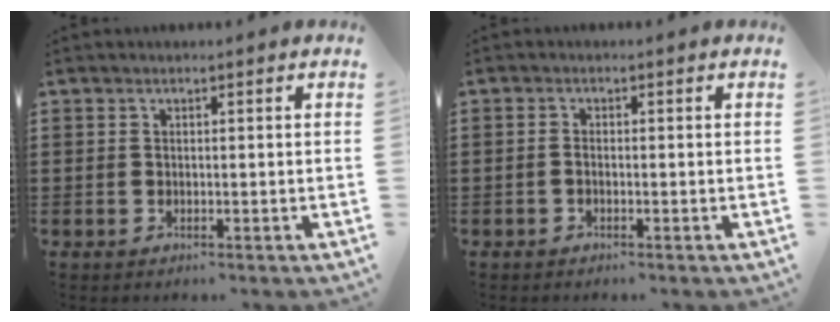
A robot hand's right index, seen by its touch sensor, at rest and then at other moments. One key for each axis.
{"total": 0.7, "fx": -0.5, "fy": 0.2, "fz": 0.5, "tx": -0.012, "ty": -0.005, "tz": -0.008}